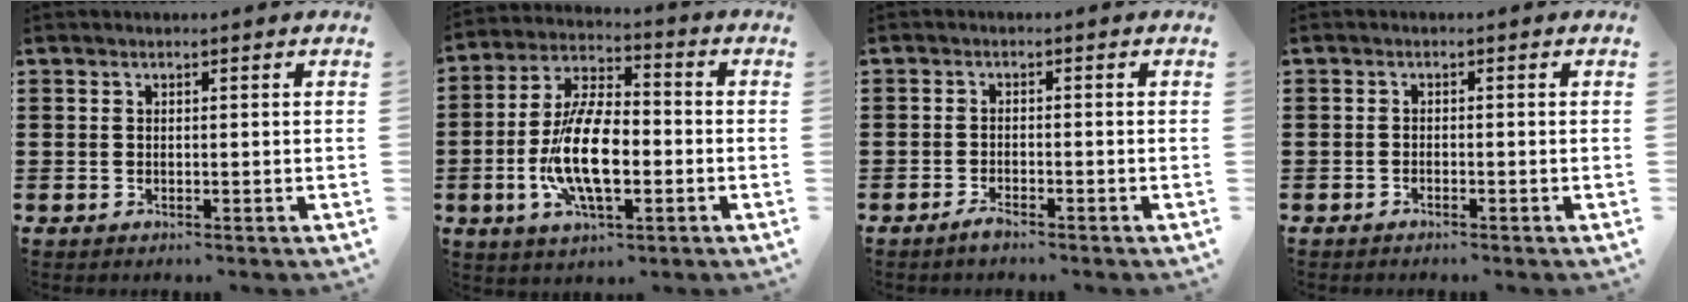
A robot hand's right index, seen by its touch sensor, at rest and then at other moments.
{"total": 12.5, "force": [-2.7, 5.6, 10.8], "torque": [-0.240, -0.007, -0.054]}
{"total": 1.6, "force": [-1.3, 0.3, 0.9], "torque": [-0.017, -0.002, -0.024]}
{"total": 0.7, "force": [-0.6, 0.0, 0.1], "torque": [-0.003, 0.001, -0.013]}